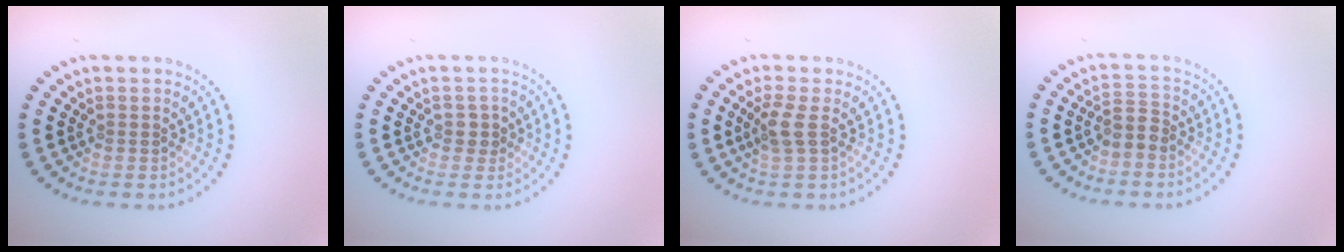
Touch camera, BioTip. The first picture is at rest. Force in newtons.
{"total": 1.1, "press": 1.1, "slide": 0.4}
{"total": 2.0, "press": 1.8, "slide": 1.0}
{"total": 1.8, "press": 1.6, "slide": 1.0}